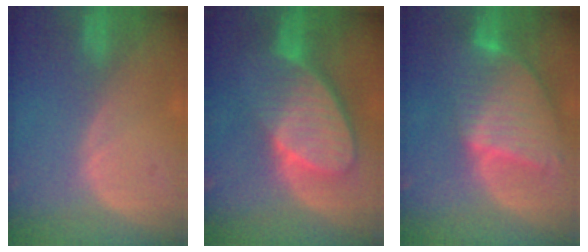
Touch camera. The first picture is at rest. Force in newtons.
{"total": 10.0, "press": 8.7, "slide": 4.8}
{"total": 9.5, "press": 8.2, "slide": 4.8}